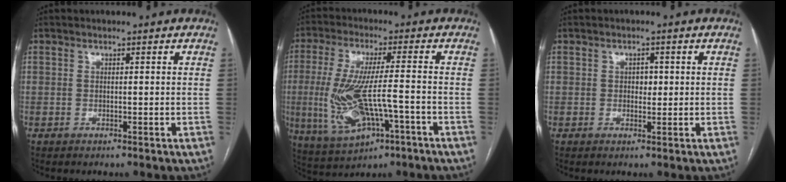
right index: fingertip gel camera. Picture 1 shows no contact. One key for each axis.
{"total": 13.4, "fx": -3.6, "fy": 3.2, "fz": 12.5, "tx": -0.262, "ty": -0.013, "tz": -0.051}
{"total": 1.8, "fx": 0.3, "fy": 1.2, "fz": 1.3, "tx": -0.016, "ty": 0.001, "tz": 0.004}